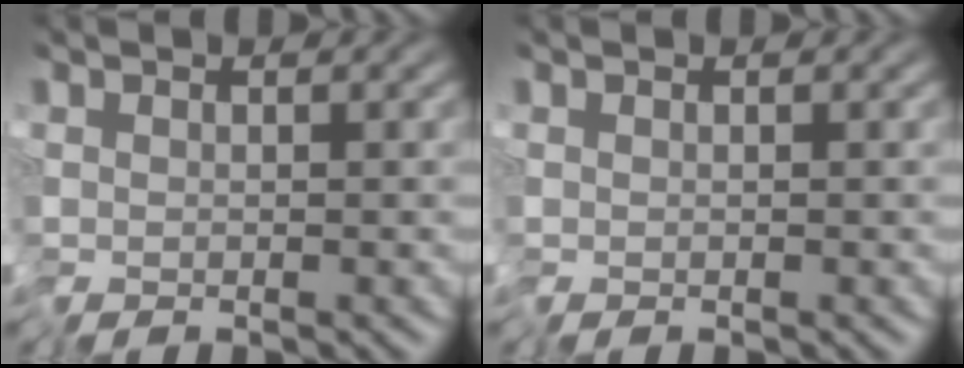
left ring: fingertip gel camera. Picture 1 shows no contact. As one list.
[{"total": 0.0}]